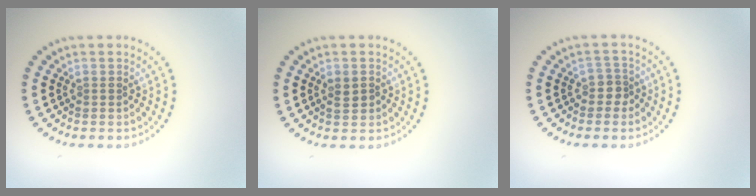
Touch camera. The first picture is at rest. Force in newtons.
{"total": 1.5, "press": 1.5, "slide": 0.1}
{"total": 1.4, "press": 1.1, "slide": 0.9}